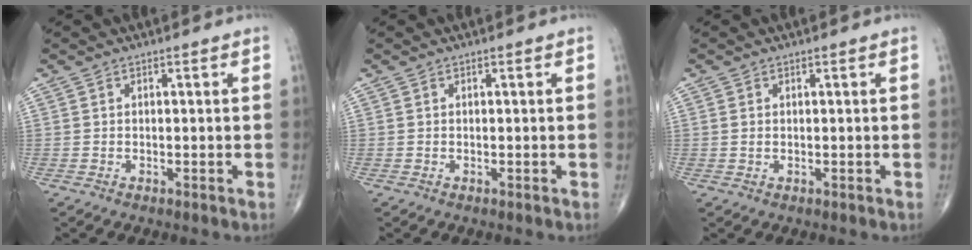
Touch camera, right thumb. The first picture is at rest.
{"total": 0.0}
{"total": 0.8, "force": [0.1, 0.5, 0.5], "torque": [-0.014, 0.001, 0.005]}